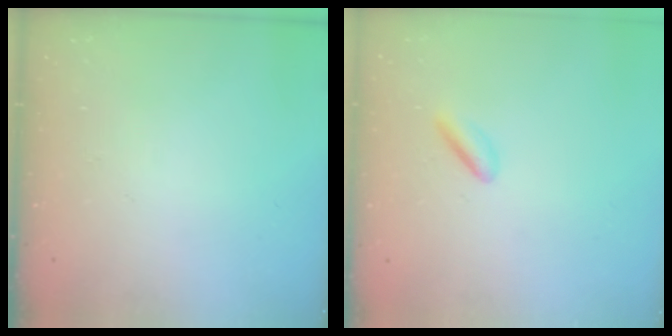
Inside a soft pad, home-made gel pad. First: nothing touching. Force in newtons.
{"total": 2.5, "press": 2.3, "slide": 1.0}